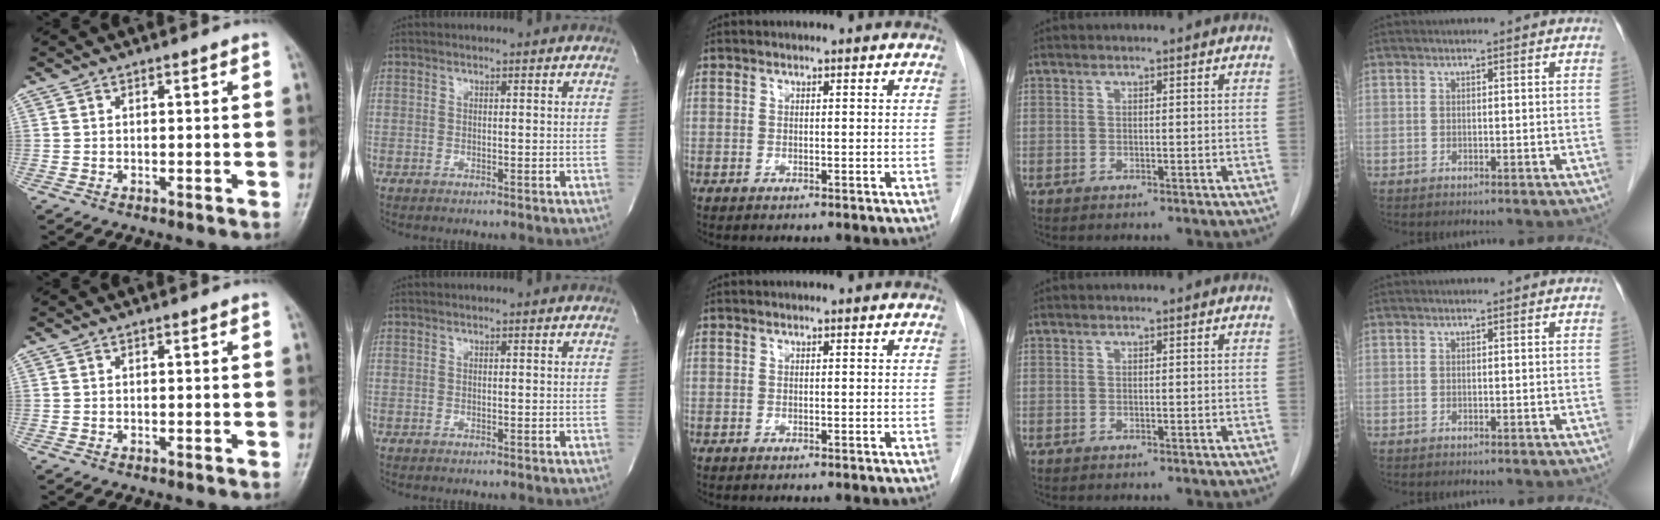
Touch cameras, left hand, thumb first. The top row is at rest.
{}